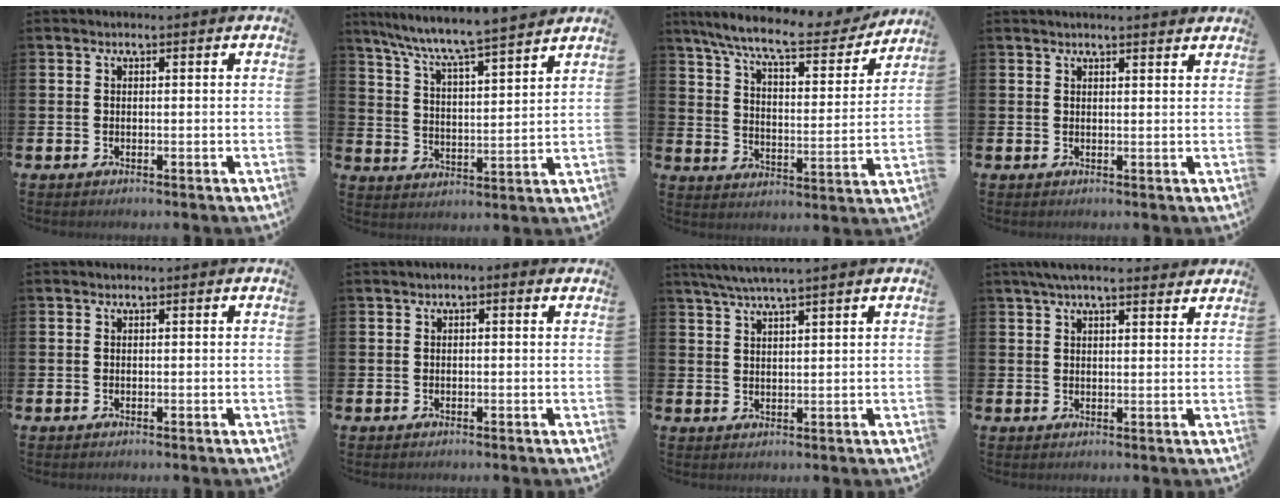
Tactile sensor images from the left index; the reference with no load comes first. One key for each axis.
{"total": 7.9, "fx": 7.4, "fy": -0.1, "fz": 2.5, "tx": -0.081, "ty": -0.057, "tz": 0.128}
{"total": 10.0, "fx": 8.8, "fy": 1.7, "fz": 4.5, "tx": -0.113, "ty": -0.053, "tz": 0.146}
{"total": 1.7, "fx": 1.7, "fy": -0.1, "fz": 0.2, "tx": 0.006, "ty": -0.011, "tz": 0.029}
{"total": 0.0}
{"total": 0.6, "fx": -0.1, "fy": 0.2, "fz": 0.6, "tx": -0.006, "ty": 0.002, "tz": -0.004}
{"total": 3.9, "fx": 3.6, "fy": -0.4, "fz": 1.6, "tx": -0.044, "ty": -0.006, "tz": 0.066}
{"total": 4.4, "fx": 3.9, "fy": 0.7, "fz": 2.0, "tx": -0.041, "ty": -0.008, "tz": 0.068}